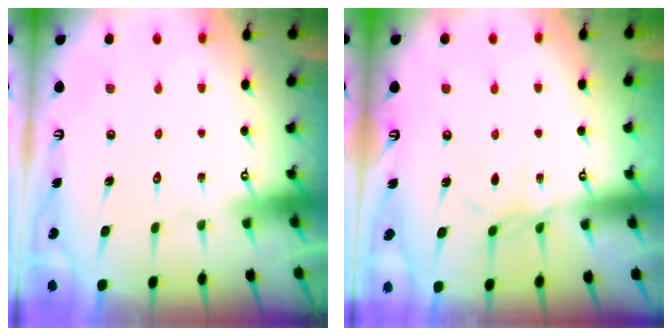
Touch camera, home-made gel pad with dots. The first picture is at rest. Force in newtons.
{"total": 3.9, "press": 3.9, "slide": 0.6}